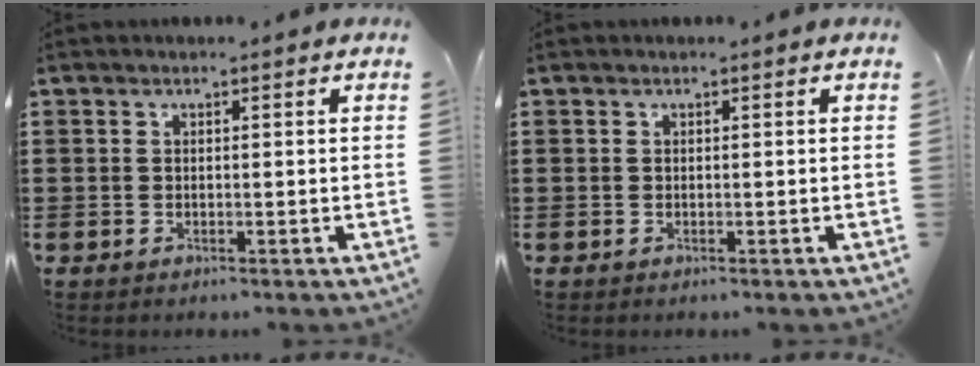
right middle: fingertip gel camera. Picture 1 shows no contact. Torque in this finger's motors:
{"motor_torque": [0.09, -0.12, 0.01, 0.00]}